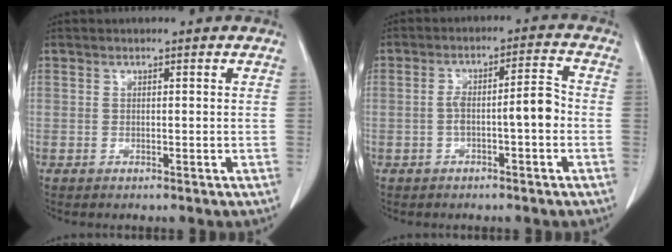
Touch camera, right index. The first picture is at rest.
{"total": 5.8, "force": [-1.4, 1.0, 5.6], "torque": [-0.092, 0.028, -0.018]}